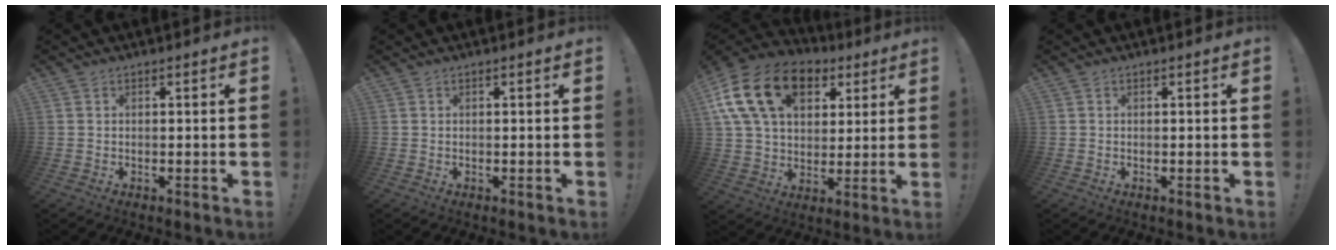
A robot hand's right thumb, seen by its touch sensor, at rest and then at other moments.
{"total": 0.0}
{"total": 20.9, "force": [8.8, 14.0, 12.8], "torque": [-0.226, -0.020, 0.161]}
{"total": 0.0}